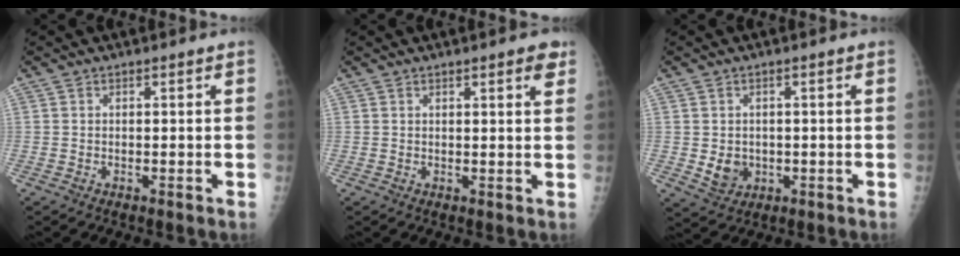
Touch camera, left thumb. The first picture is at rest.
{"total": 3.1, "force": [1.8, 0.7, 2.3], "torque": [-0.022, -0.007, 0.020]}
{"total": 4.3, "force": [-0.4, 3.7, 2.2], "torque": [-0.020, -0.001, 0.006]}